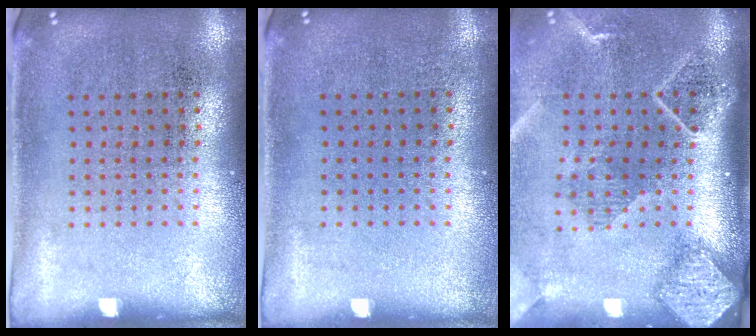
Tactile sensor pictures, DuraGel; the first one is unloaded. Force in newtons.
{"total": 0.0}
{"total": 2.7, "press": 2.0, "slide": 1.8}